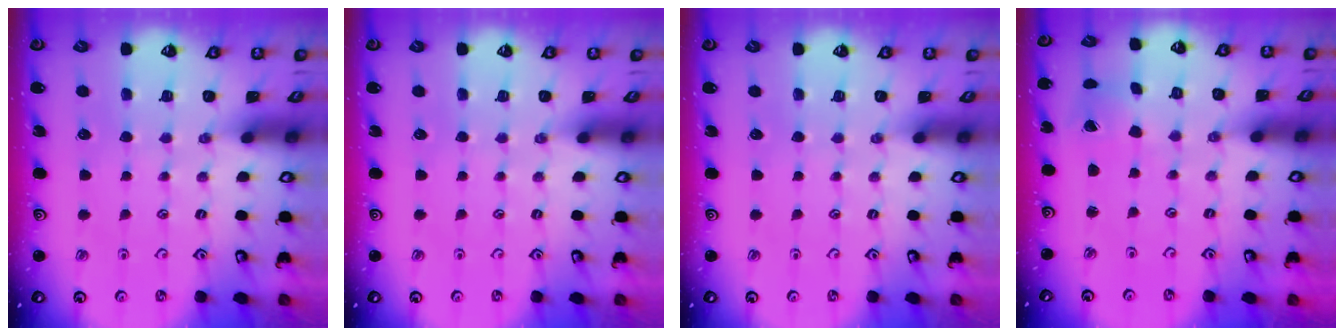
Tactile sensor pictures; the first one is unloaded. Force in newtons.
{"total": 0.0}
{"total": 0.0}
{"total": 1.6, "press": 1.5, "slide": 0.3}